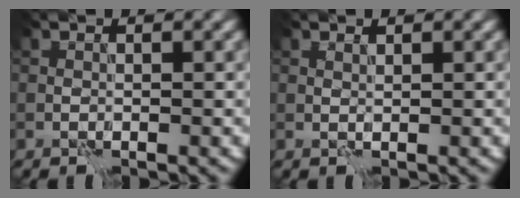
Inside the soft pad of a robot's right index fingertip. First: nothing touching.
{"total": 0.7, "force": [0.6, 0.1, 0.0], "torque": [-0.002, -0.002, 0.014]}